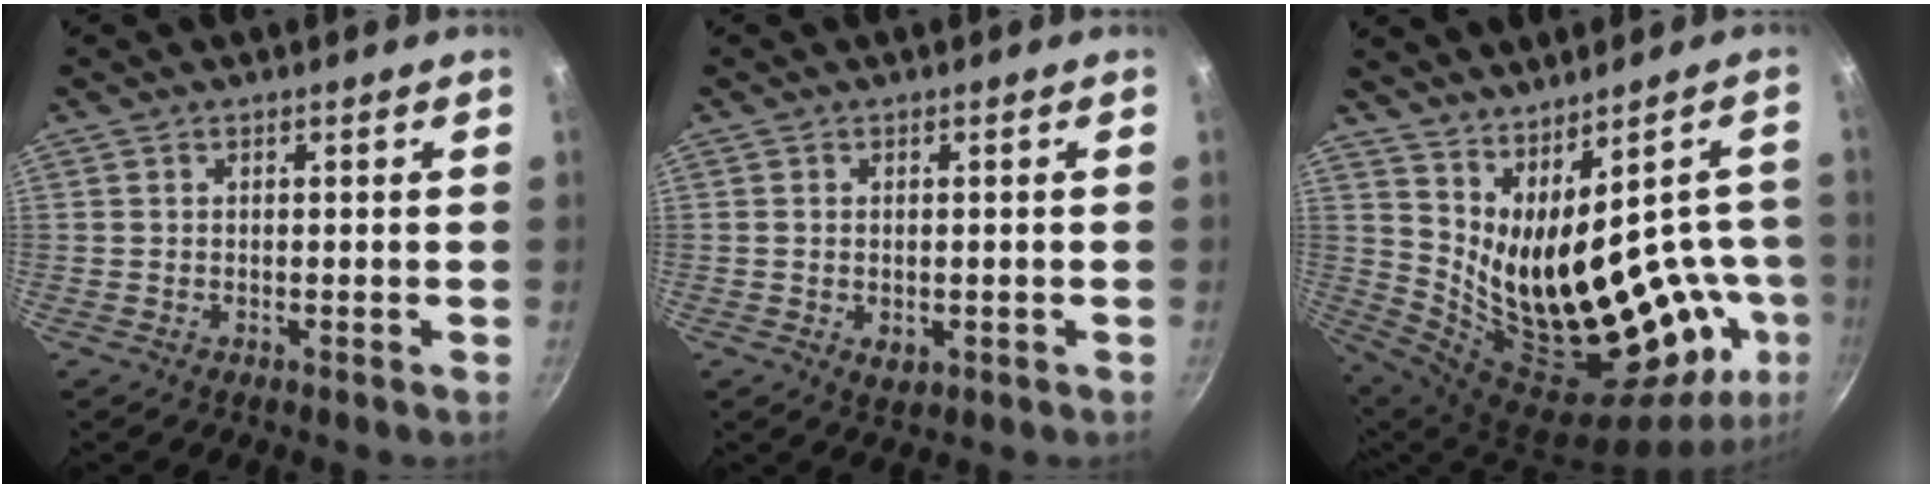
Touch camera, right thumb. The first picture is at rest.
{"total": 3.0, "force": [-0.5, 1.9, 2.2], "torque": [-0.034, -0.008, -0.005]}
{"total": 25.5, "force": [0.5, 13.0, 21.9], "torque": [-0.287, -0.048, 0.053]}